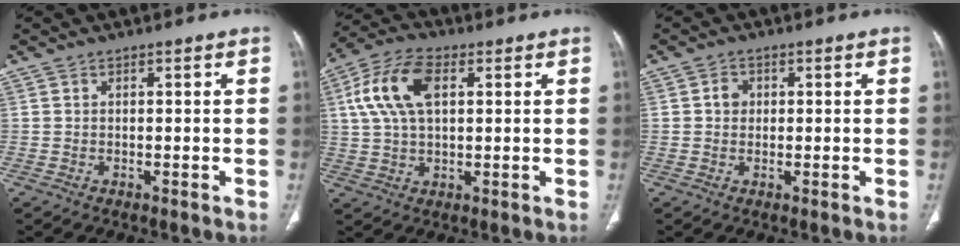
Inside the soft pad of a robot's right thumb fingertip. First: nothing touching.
{"total": 11.9, "force": [3.2, 6.5, 9.4], "torque": [-0.194, 0.017, 0.059]}
{"total": 2.2, "force": [0.3, 2.0, 1.0], "torque": [-0.005, 0.004, 0.003]}